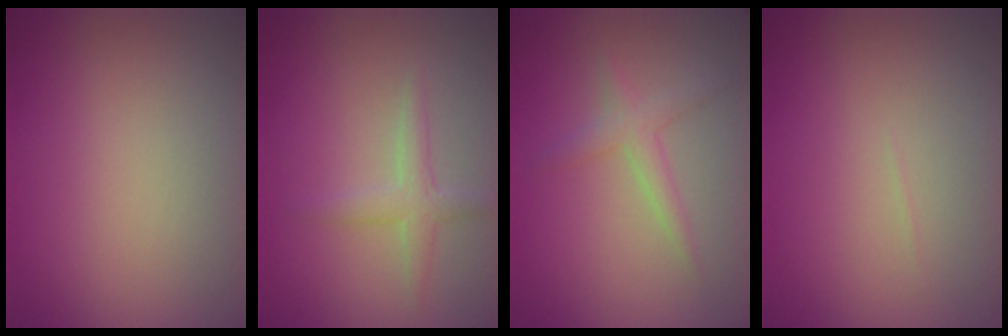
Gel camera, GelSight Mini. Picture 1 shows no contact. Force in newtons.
{"total": 1.9, "press": 1.9, "slide": 0.1}
{"total": 1.9, "press": 1.9, "slide": 0.0}
{"total": 0.0}